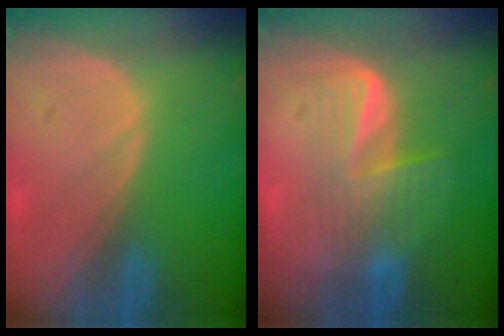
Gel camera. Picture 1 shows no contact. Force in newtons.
{"total": 6.9, "press": 5.8, "slide": 3.8}